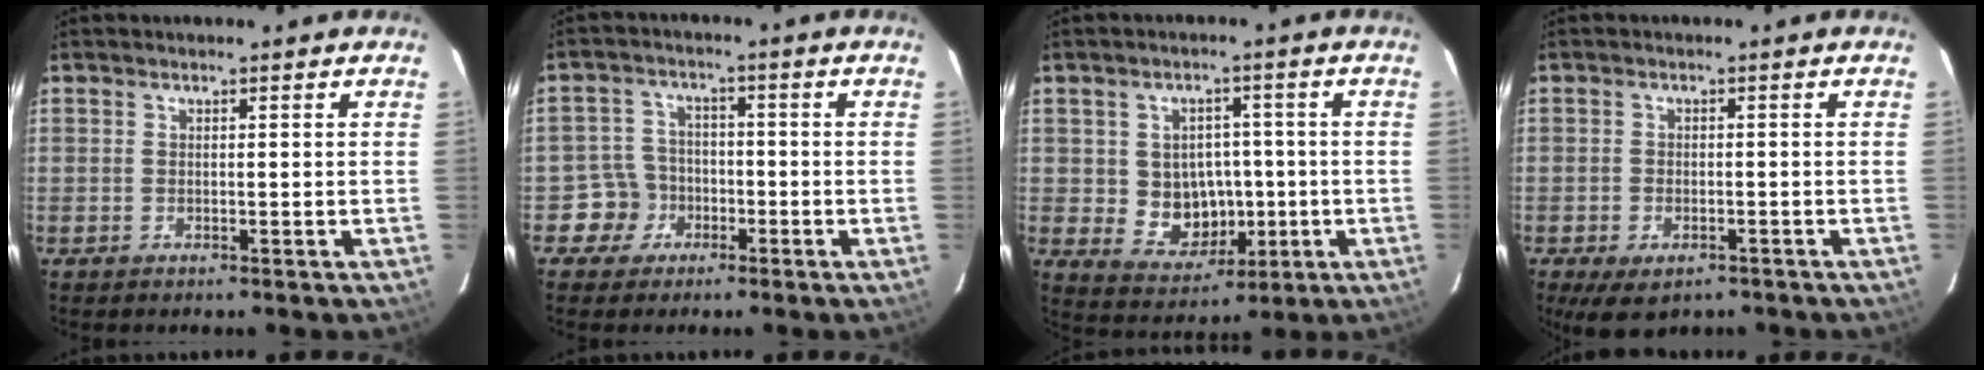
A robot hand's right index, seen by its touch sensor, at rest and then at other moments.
{"total": 5.5, "force": [-2.6, 4.8, -0.1], "torque": [-0.002, 0.023, -0.046]}
{"total": 8.7, "force": [-0.8, 7.7, 3.9], "torque": [-0.084, 0.007, 0.009]}
{"total": 6.4, "force": [-4.0, 3.4, 3.6], "torque": [-0.076, -0.023, -0.059]}